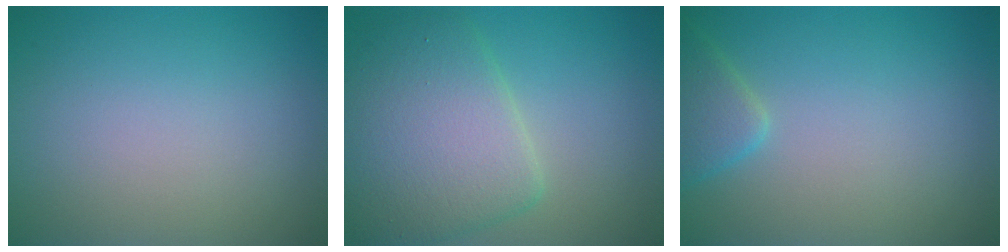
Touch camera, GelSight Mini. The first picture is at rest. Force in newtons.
{"total": 7.1, "press": 7.1, "slide": 0.2}
{"total": 2.4, "press": 2.4, "slide": 0.1}